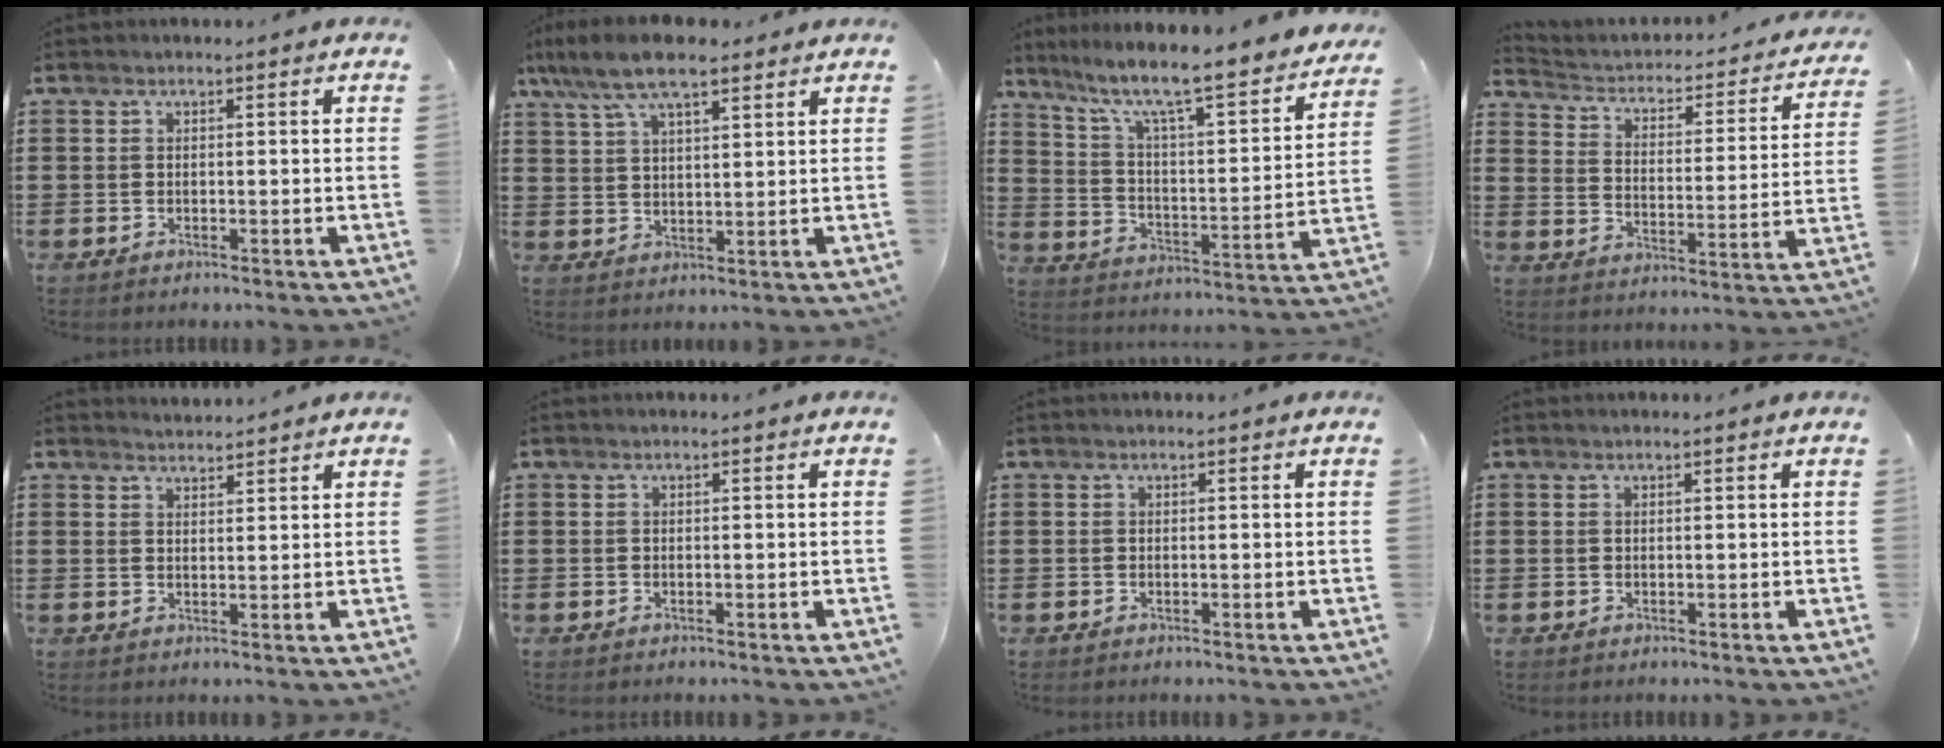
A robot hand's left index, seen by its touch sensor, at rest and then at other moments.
{"total": 8.3, "force": [6.3, 2.5, 4.9], "torque": [-0.113, -0.006, 0.114]}
{"total": 7.7, "force": [6.3, 0.4, 4.4], "torque": [-0.106, -0.060, 0.097]}
{"total": 1.9, "force": [1.1, 1.2, 0.9], "torque": [-0.031, -0.020, 0.007]}
{"total": 2.1, "force": [2.1, -0.1, -0.1], "torque": [-0.003, -0.004, 0.040]}
{"total": 0.0}
{"total": 0.0}
{"total": 0.0}